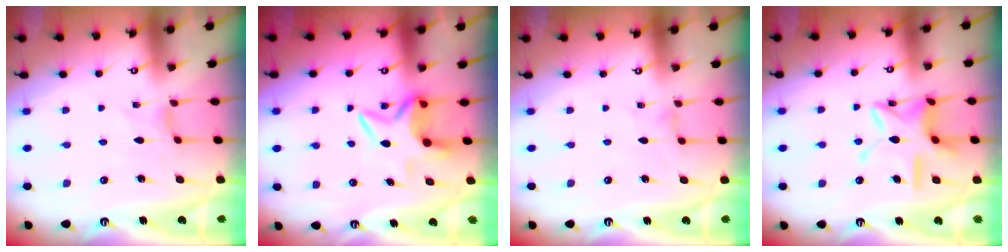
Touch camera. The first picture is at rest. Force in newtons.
{"total": 7.1, "press": 7.0, "slide": 0.8}
{"total": 0.0}
{"total": 12.9, "press": 12.8, "slide": 0.9}